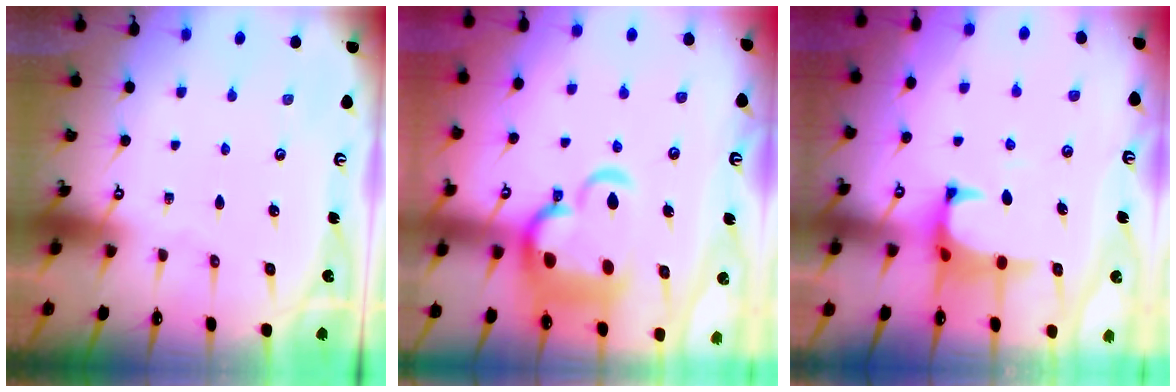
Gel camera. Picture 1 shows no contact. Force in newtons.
{"total": 10.7, "press": 10.5, "slide": 2.2}
{"total": 1.0, "press": 0.5, "slide": 0.9}